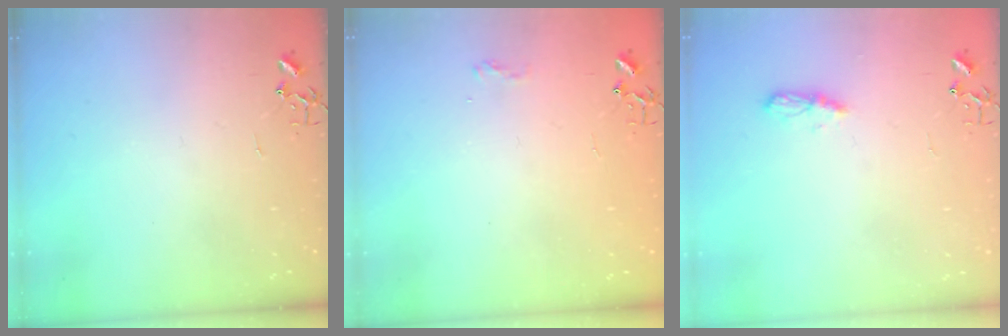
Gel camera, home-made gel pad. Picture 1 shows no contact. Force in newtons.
{"total": 5.9, "press": 5.9, "slide": 0.8}
{"total": 5.1, "press": 5.1, "slide": 0.5}